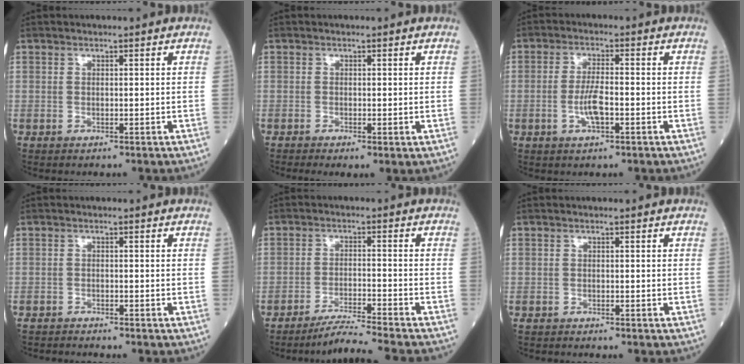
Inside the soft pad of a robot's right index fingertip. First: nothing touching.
{"total": 1.9, "force": [-0.8, 0.5, 1.7], "torque": [-0.029, -0.005, -0.010]}
{"total": 4.7, "force": [-1.3, 1.1, 4.3], "torque": [-0.088, 0.001, -0.025]}
{"total": 3.8, "force": [-3.7, 0.1, 0.3], "torque": [0.001, -0.012, -0.063]}
{"total": 7.2, "force": [-6.5, -1.9, 2.6], "torque": [-0.039, -0.022, -0.115]}
{"total": 1.9, "force": [-1.9, 0.1, 0.2], "torque": [-0.005, -0.004, -0.031]}